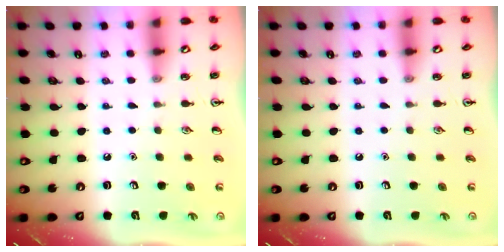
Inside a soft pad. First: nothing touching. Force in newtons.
{"total": 0.0}